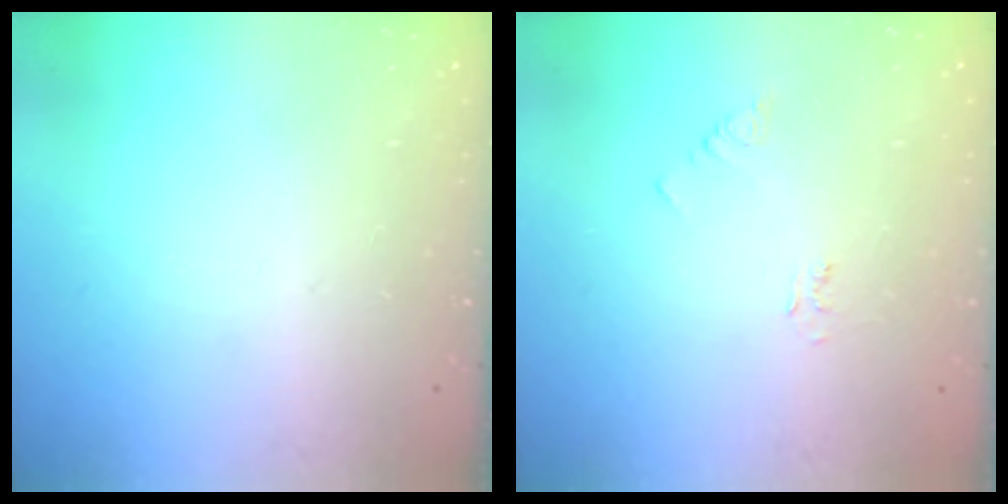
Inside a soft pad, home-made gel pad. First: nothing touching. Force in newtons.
{"total": 3.9, "press": 3.9, "slide": 0.5}